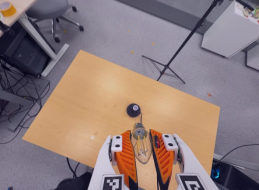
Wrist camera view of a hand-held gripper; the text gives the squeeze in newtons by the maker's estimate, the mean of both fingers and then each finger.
{"total": 20.6, "left": 23.4, "right": 17.8}